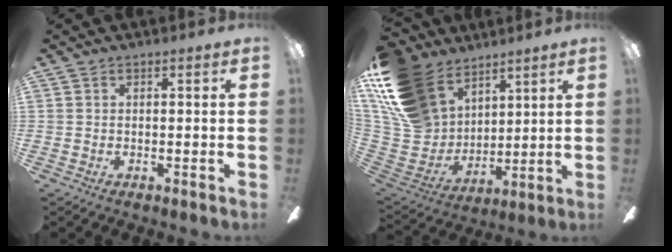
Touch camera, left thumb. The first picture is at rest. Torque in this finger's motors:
{"motor_torque": [0.67, 0.67, 1.39, -1.38, 0.37]}